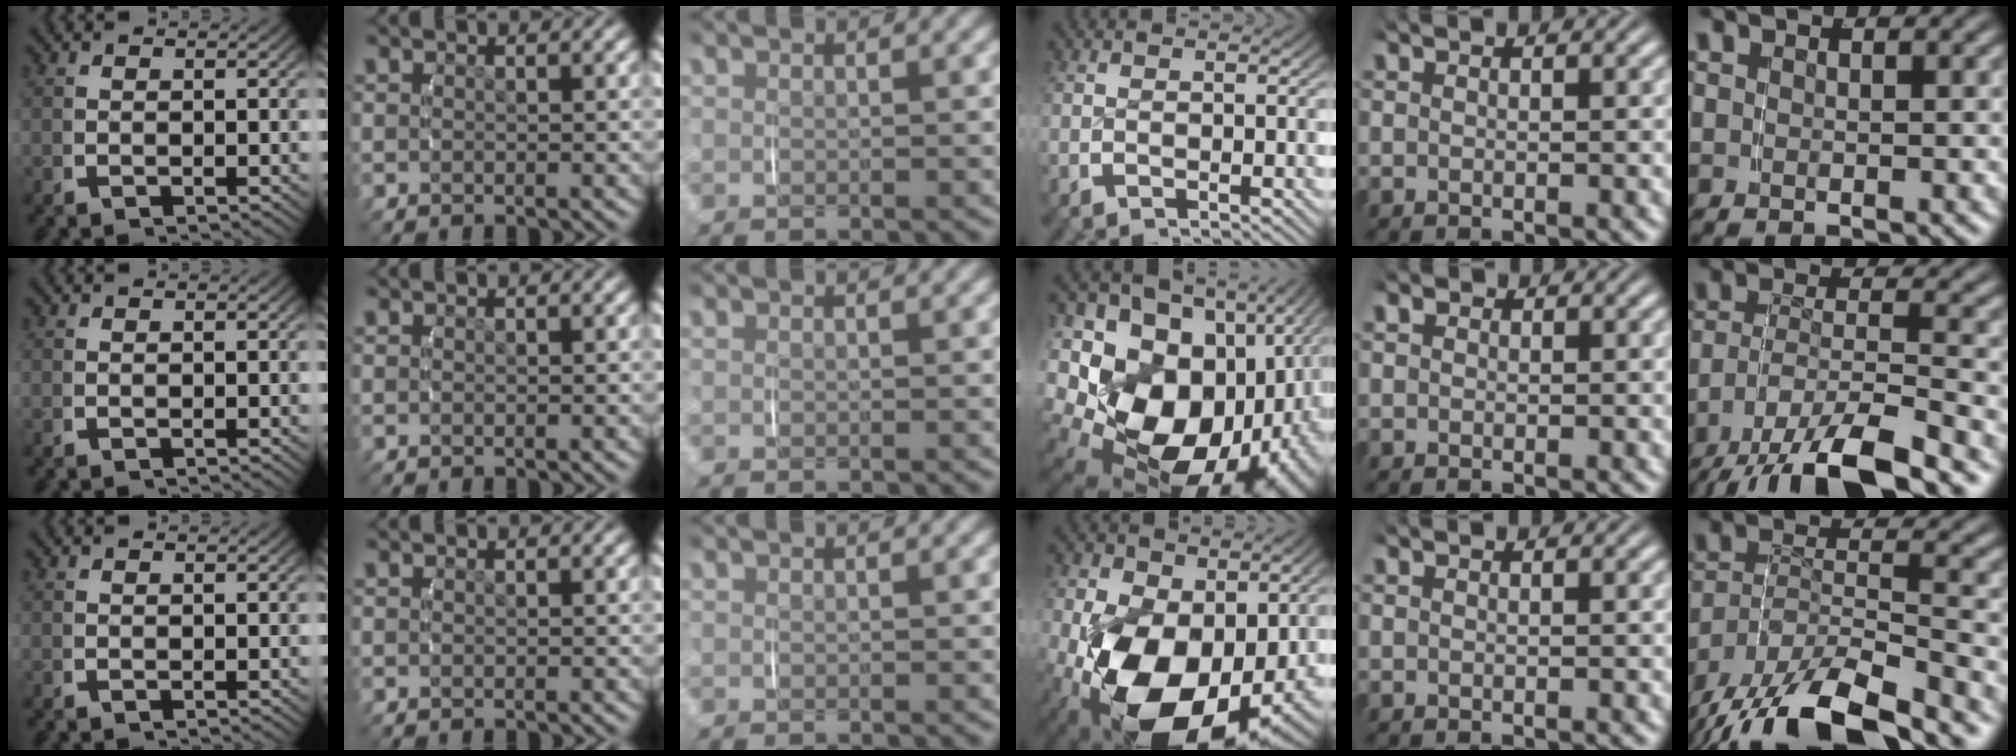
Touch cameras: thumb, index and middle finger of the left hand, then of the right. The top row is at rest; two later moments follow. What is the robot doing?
{"motion": "lift_and_place", "object": "backpack"}